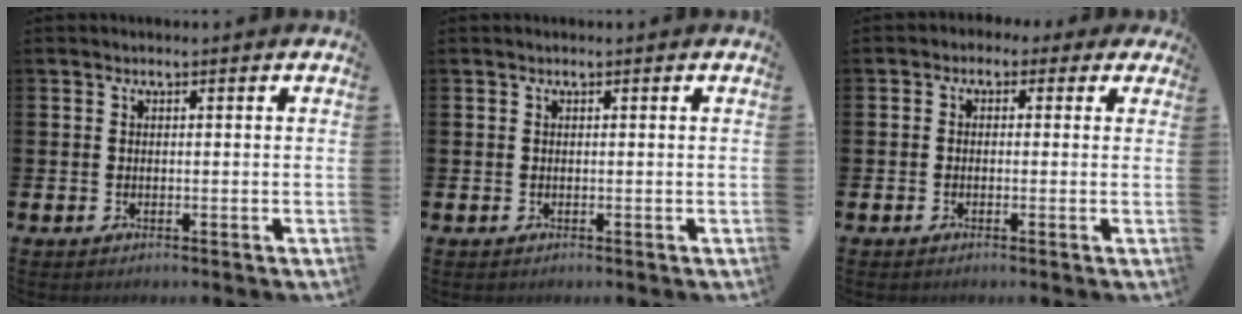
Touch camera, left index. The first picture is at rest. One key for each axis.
{"total": 0.0}
{"total": 1.3, "fx": -0.6, "fy": 1.1, "fz": 0.2, "tx": -0.010, "ty": 0.009, "tz": -0.016}